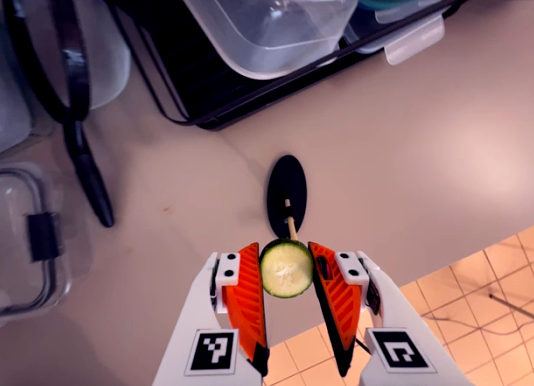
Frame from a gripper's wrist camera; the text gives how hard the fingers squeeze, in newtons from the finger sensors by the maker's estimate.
{"total": 7.4, "left": 7.1, "right": 7.8}